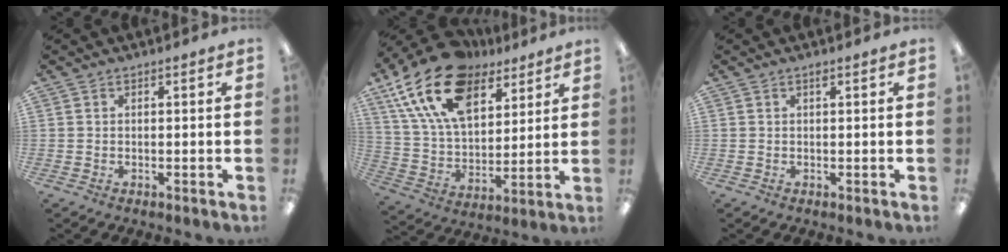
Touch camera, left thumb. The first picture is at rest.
{"total": 21.4, "force": [12.8, 12.2, 12.1], "torque": [-0.234, -0.055, 0.231]}
{"total": 0.6, "force": [0.4, 0.1, 0.4], "torque": [-0.009, 0.003, 0.007]}